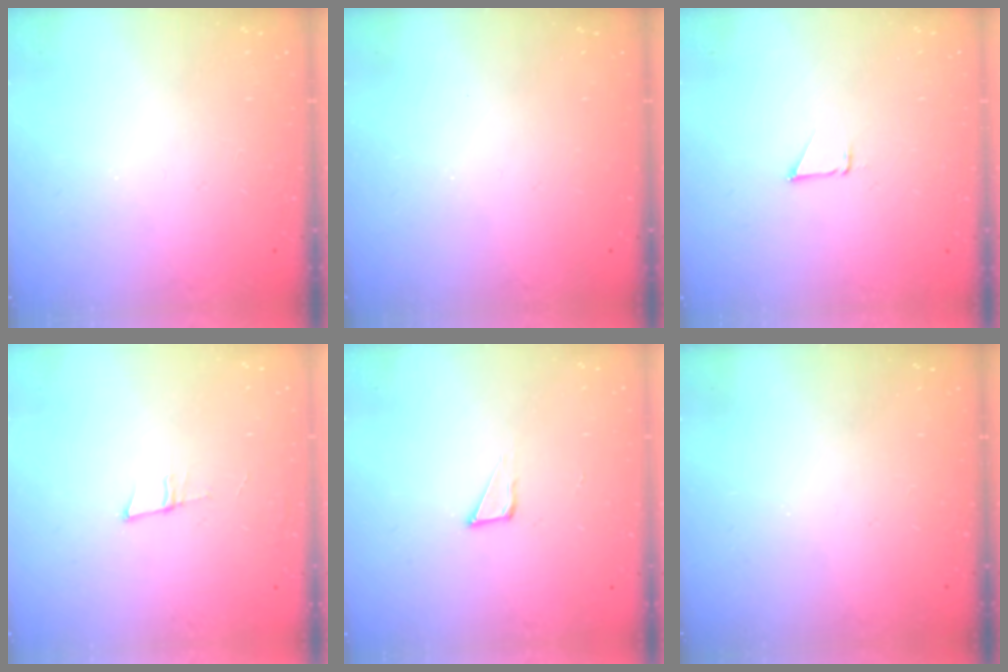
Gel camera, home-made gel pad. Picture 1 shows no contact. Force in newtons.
{"total": 0.0}
{"total": 0.8, "press": 0.8, "slide": 0.1}
{"total": 5.4, "press": 4.6, "slide": 2.7}
{"total": 4.3, "press": 4.3, "slide": 0.3}
{"total": 0.0}